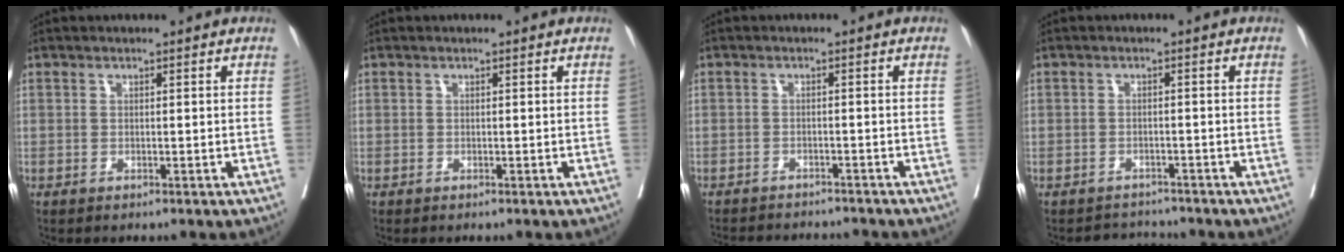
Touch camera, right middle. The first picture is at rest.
{"total": 0.0}
{"total": 9.4, "force": [-8.9, 1.7, 2.3], "torque": [-0.035, -0.001, -0.114]}
{"total": 2.8, "force": [-2.5, 0.6, -1.0], "torque": [0.016, -0.001, -0.040]}